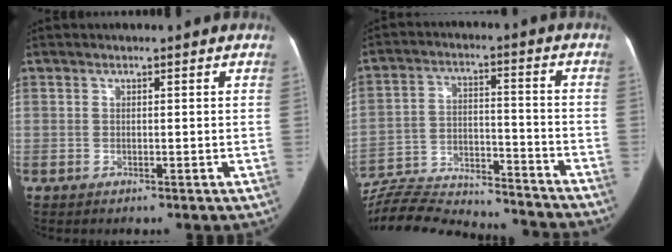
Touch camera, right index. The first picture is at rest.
{"total": 25.0, "force": [-23.3, 4.4, 8.1], "torque": [-0.159, -0.007, -0.345]}